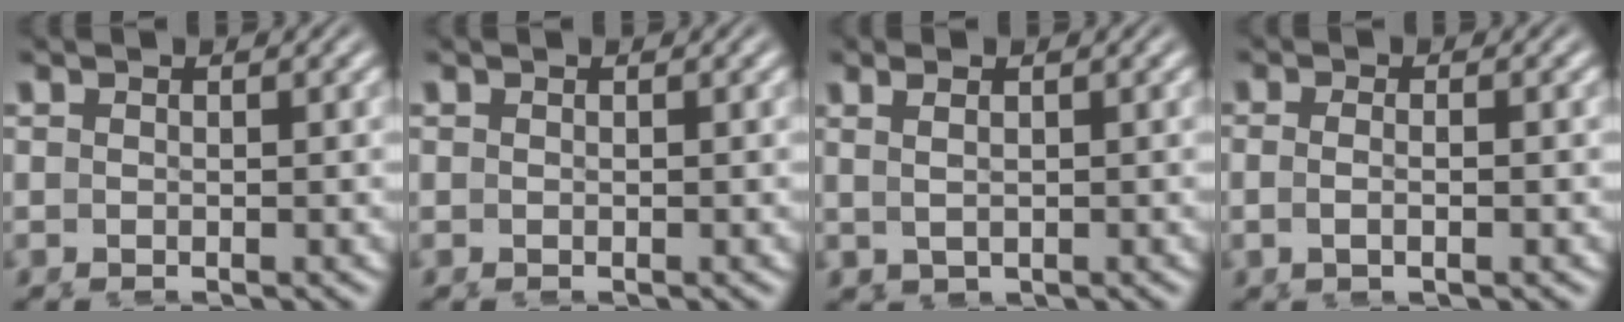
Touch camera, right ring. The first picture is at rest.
{"total": 0.0}
{"total": 1.7, "force": [0.6, 0.9, 1.4], "torque": [-0.025, 0.003, 0.012]}
{"total": 1.7, "force": [-0.8, 0.4, 1.4], "torque": [-0.035, -0.003, -0.017]}